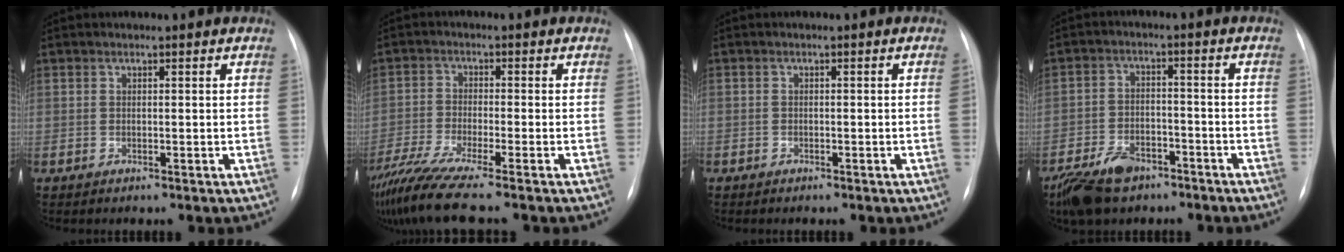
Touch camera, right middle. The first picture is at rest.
{"total": 9.6, "force": [-7.7, -1.0, 5.6], "torque": [-0.105, -0.030, -0.135]}
{"total": 0.5, "force": [-0.3, 0.0, 0.4], "torque": [-0.007, 0.005, -0.006]}
{"total": 9.1, "force": [-6.2, 4.9, 4.5], "torque": [-0.090, -0.006, -0.103]}